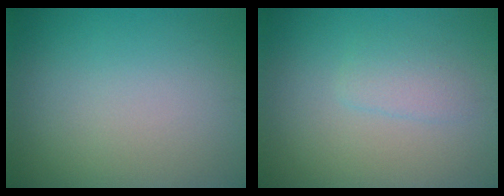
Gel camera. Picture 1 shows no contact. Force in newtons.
{"total": 1.6, "press": 1.6, "slide": 0.1}